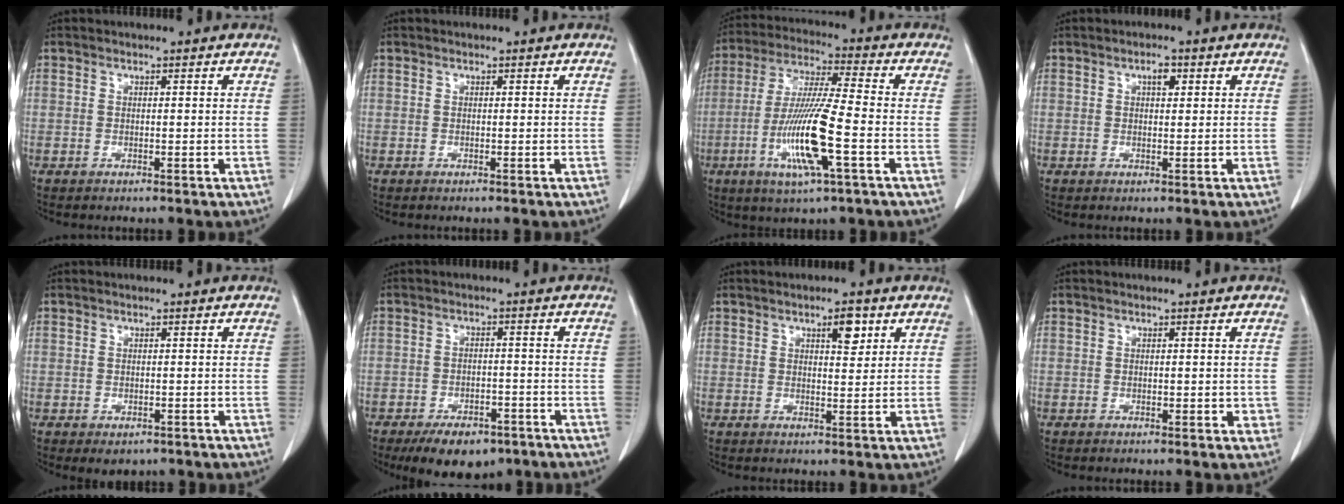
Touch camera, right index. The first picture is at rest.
{"total": 0.0}
{"total": 13.6, "force": [-4.0, 0.5, 13.0], "torque": [-0.263, -0.016, -0.079]}
{"total": 1.9, "force": [0.8, 0.8, 1.5], "torque": [-0.024, 0.001, 0.011]}
{"total": 2.2, "force": [-1.2, 1.6, 0.9], "torque": [-0.008, -0.001, -0.005]}
{"total": 8.9, "force": [-6.3, 4.2, 4.6], "torque": [-0.065, -0.001, -0.095]}
{"total": 3.6, "force": [1.9, 1.2, 2.8], "torque": [-0.041, -0.002, 0.028]}
{"total": 1.6, "force": [0.0, 1.0, 1.3], "torque": [-0.013, 0.002, 0.003]}